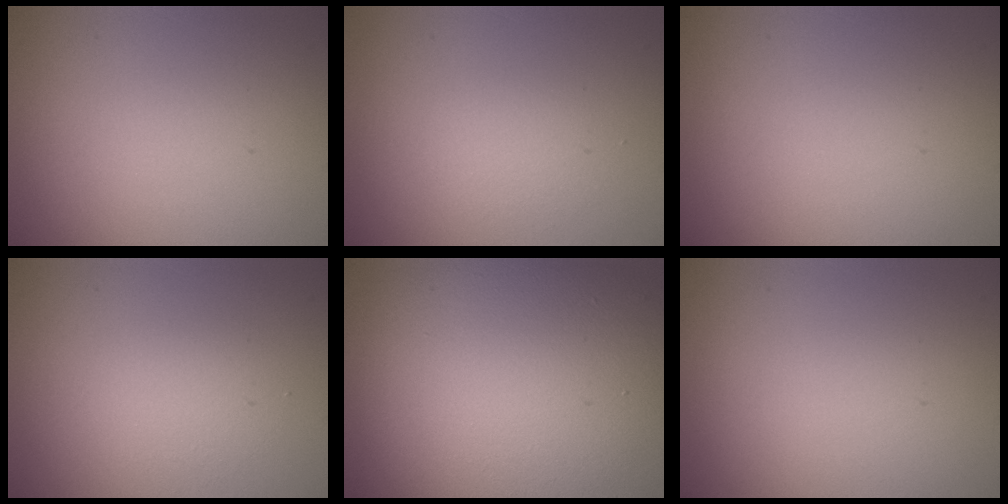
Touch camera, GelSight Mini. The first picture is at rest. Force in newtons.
{"total": 1.5, "press": 1.4, "slide": 0.1}
{"total": 0.0}
{"total": 1.9, "press": 1.9, "slide": 0.2}
{"total": 16.1, "press": 16.1, "slide": 0.9}
{"total": 0.0}